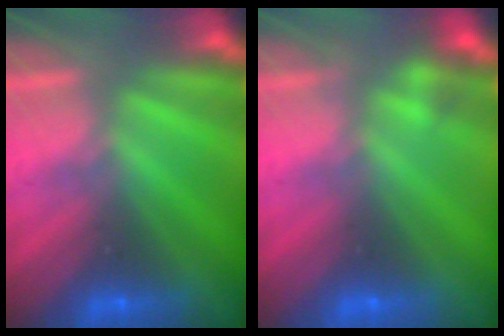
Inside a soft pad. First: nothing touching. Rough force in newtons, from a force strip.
{"total": 2.1}